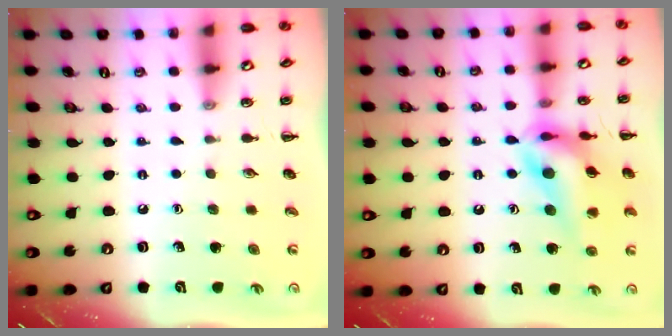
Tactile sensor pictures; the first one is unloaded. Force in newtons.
{"total": 16.0, "press": 15.8, "slide": 2.1}